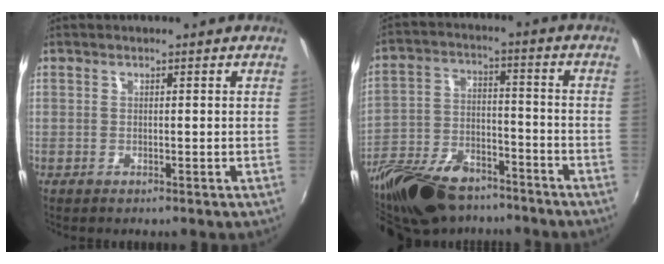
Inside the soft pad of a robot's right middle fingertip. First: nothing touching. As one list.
[{"total": 21.9, "force": [-16.4, 9.7, 10.7], "torque": [-0.234, -0.012, -0.270]}]